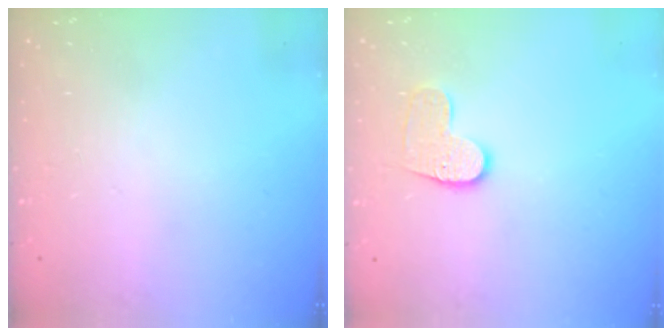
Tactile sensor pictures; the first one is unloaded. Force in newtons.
{"total": 9.2, "press": 9.2, "slide": 0.3}